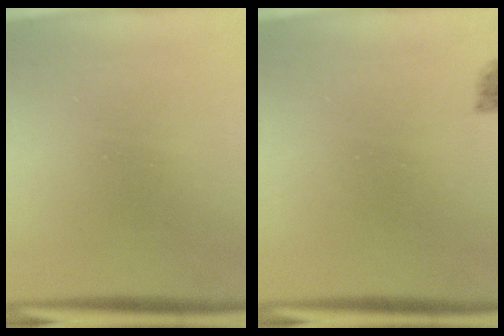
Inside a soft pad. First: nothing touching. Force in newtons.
{"total": 1.8}